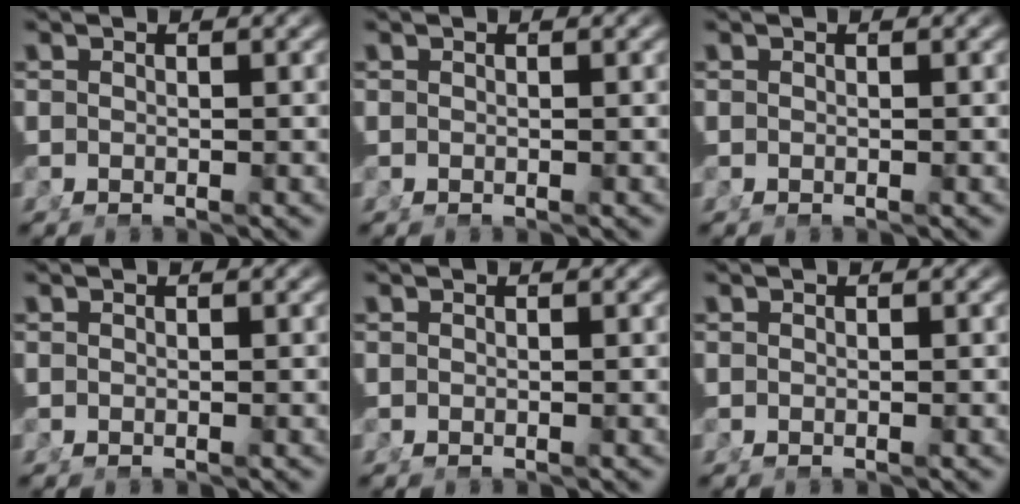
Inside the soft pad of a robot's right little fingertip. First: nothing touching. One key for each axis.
{"total": 0.0}
{"total": 0.0}
{"total": 0.0}
{"total": 0.0}
{"total": 0.0}